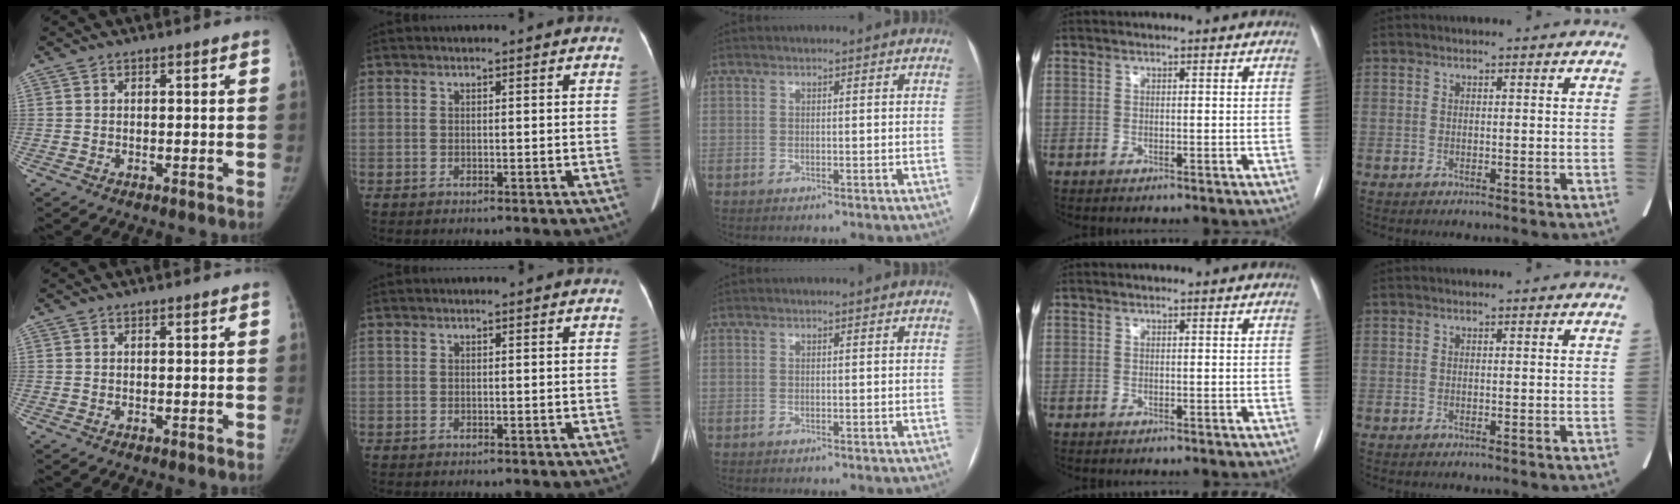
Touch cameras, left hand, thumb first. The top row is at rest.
{}